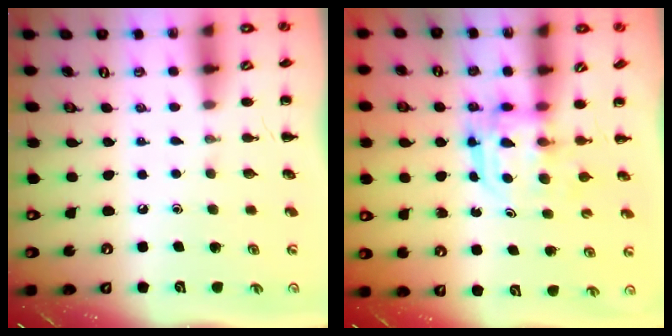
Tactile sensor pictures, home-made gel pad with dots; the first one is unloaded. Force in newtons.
{"total": 3.0, "press": 3.0, "slide": 0.2}